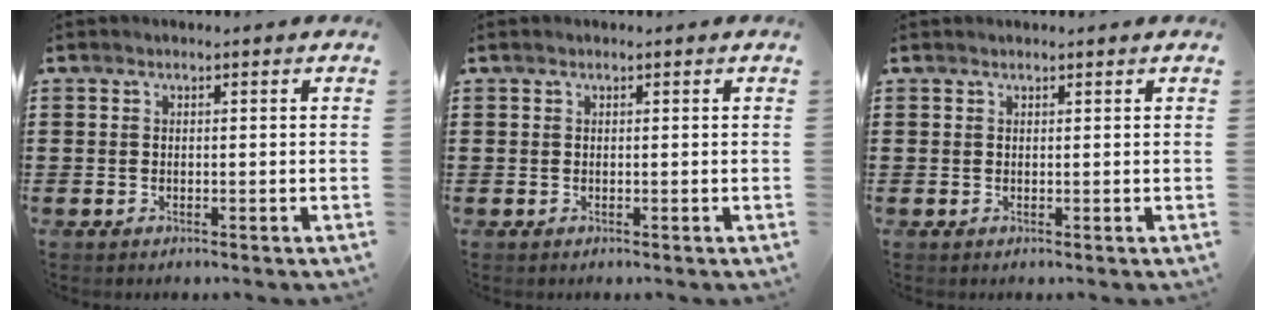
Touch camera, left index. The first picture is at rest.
{"total": 0.0}
{"total": 0.7, "force": [0.7, 0.1, 0.1], "torque": [-0.003, 0.000, 0.013]}